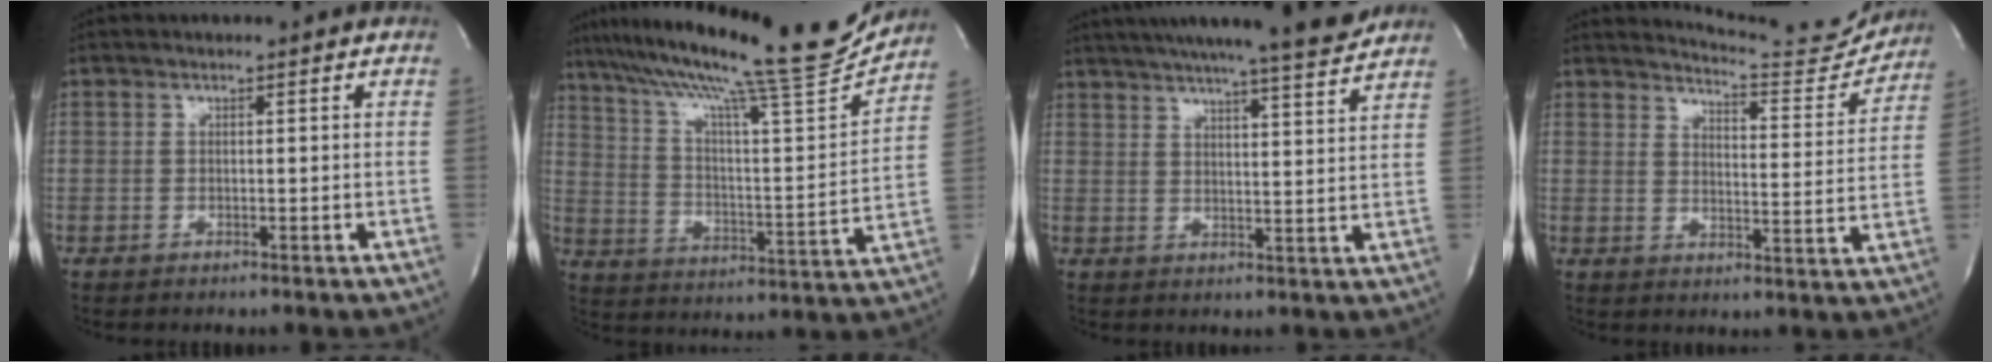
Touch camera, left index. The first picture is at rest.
{"total": 24.1, "force": [20.5, 0.7, 12.7], "torque": [-0.217, -0.026, 0.302]}
{"total": 16.4, "force": [14.8, -0.4, 7.0], "torque": [-0.115, -0.018, 0.199]}
{"total": 11.9, "force": [11.8, 0.5, 0.6], "torque": [-0.006, -0.056, 0.141]}